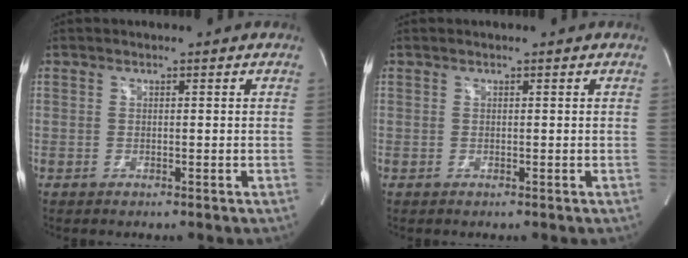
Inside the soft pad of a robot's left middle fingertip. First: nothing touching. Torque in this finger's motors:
{"motor_torque": [0.14, 0.00, -0.09, 0.01]}